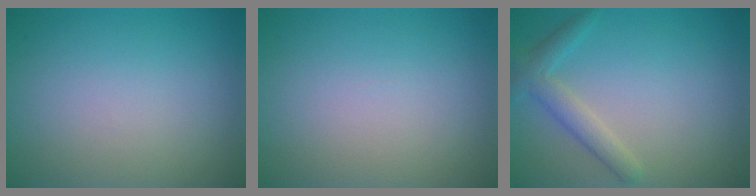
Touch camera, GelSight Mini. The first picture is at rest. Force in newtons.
{"total": 0.0}
{"total": 2.6, "press": 2.6, "slide": 0.1}